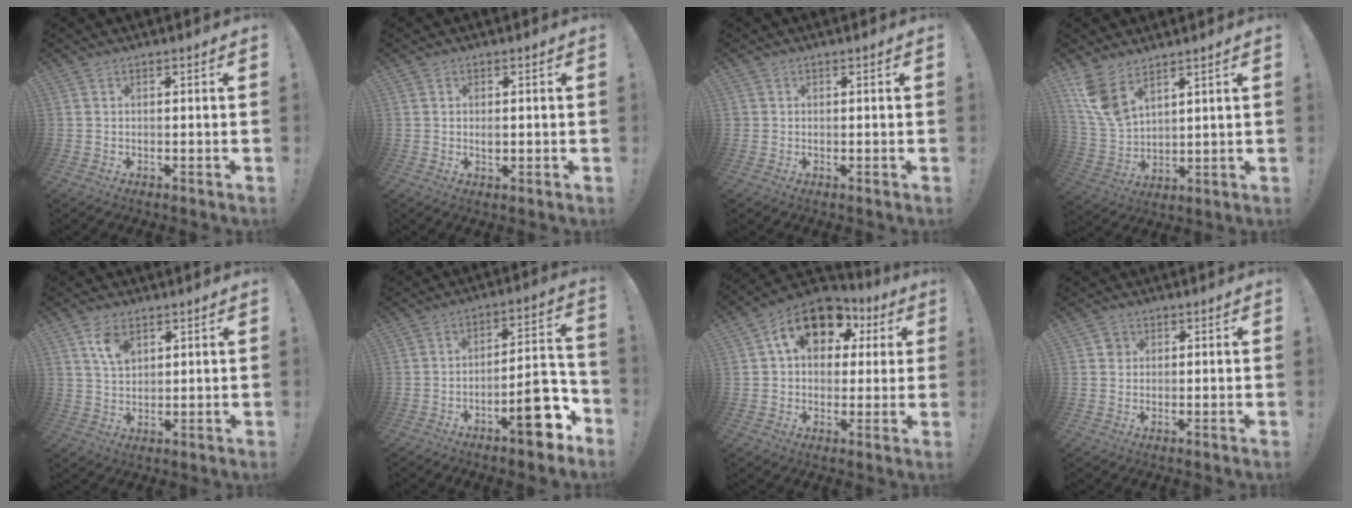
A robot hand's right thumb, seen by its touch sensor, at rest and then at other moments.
{"total": 1.4, "force": [-0.1, 1.1, 0.9], "torque": [-0.008, 0.001, -0.005]}
{"total": 0.9, "force": [0.3, 0.8, 0.0], "torque": [0.000, 0.002, 0.005]}
{"total": 10.2, "force": [6.8, 5.2, 5.5], "torque": [-0.110, -0.035, 0.135]}
{"total": 7.0, "force": [3.7, 4.4, 3.9], "torque": [-0.059, -0.011, 0.068]}
{"total": 14.1, "force": [-7.5, 5.0, 10.8], "torque": [-0.117, 0.050, -0.118]}
{"total": 16.9, "force": [7.8, 11.1, 10.0], "torque": [-0.149, -0.027, 0.140]}
{"total": 2.5, "force": [0.7, 2.4, 0.6], "torque": [0.001, 0.000, 0.010]}